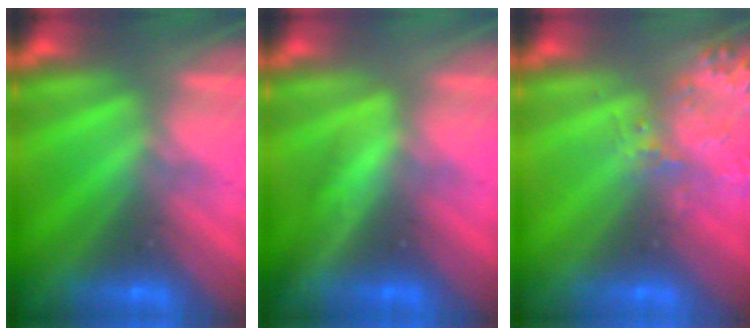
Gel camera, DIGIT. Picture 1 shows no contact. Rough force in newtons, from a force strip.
{"total": 3.3}
{"total": 2.7}